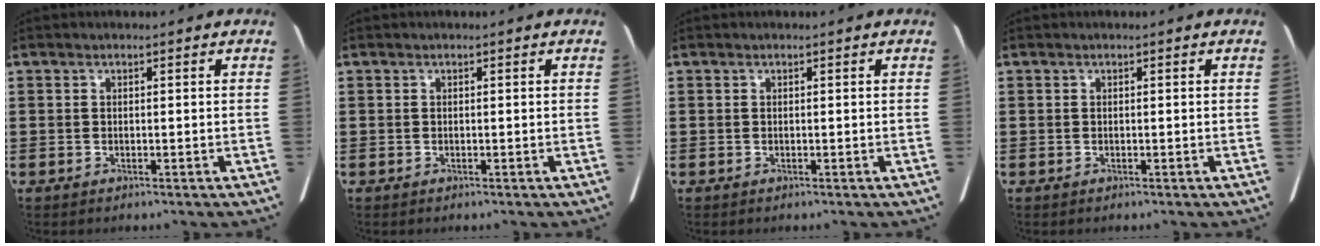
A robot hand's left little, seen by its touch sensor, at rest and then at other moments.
{"total": 0.0}
{"total": 0.0}
{"total": 0.0}